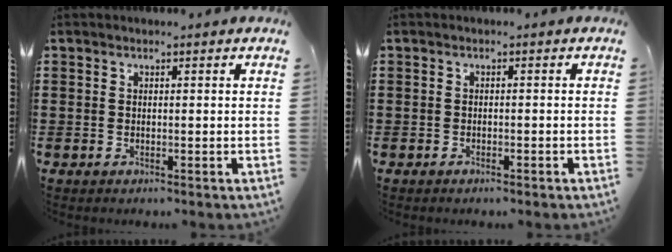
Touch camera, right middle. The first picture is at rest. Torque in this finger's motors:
{"motor_torque": [-0.41, 0.09, -0.03, -0.01]}